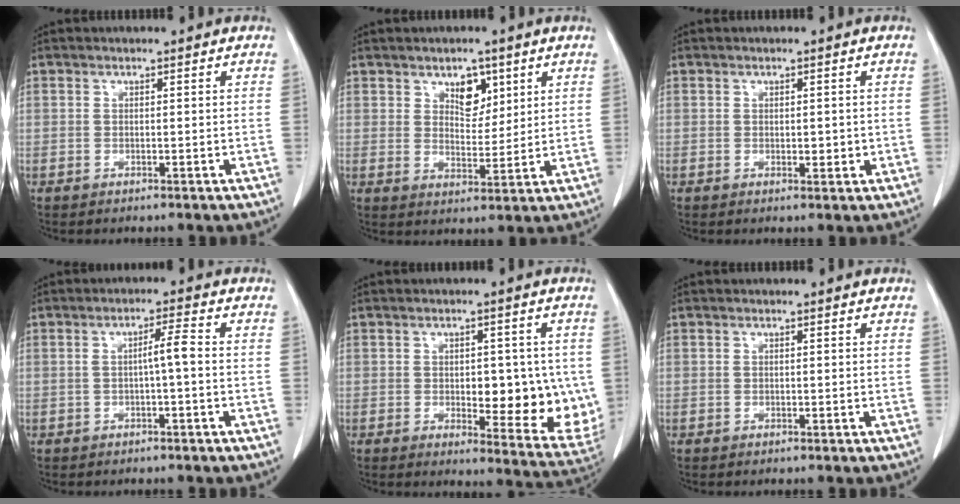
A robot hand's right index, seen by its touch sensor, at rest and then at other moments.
{"total": 5.0, "force": [2.8, 2.9, 3.0], "torque": [-0.043, 0.000, 0.047]}
{"total": 1.4, "force": [0.0, 0.6, 1.3], "torque": [-0.018, -0.005, 0.007]}
{"total": 3.0, "force": [-0.3, -0.1, 3.0], "torque": [-0.053, 0.008, -0.003]}
{"total": 13.2, "force": [-0.8, 5.1, 12.1], "torque": [-0.137, -0.012, 0.003]}
{"total": 0.0}